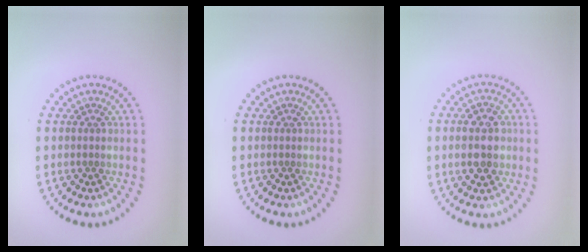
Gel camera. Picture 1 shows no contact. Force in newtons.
{"total": 0.0}
{"total": 4.3, "press": 4.3, "slide": 0.3}